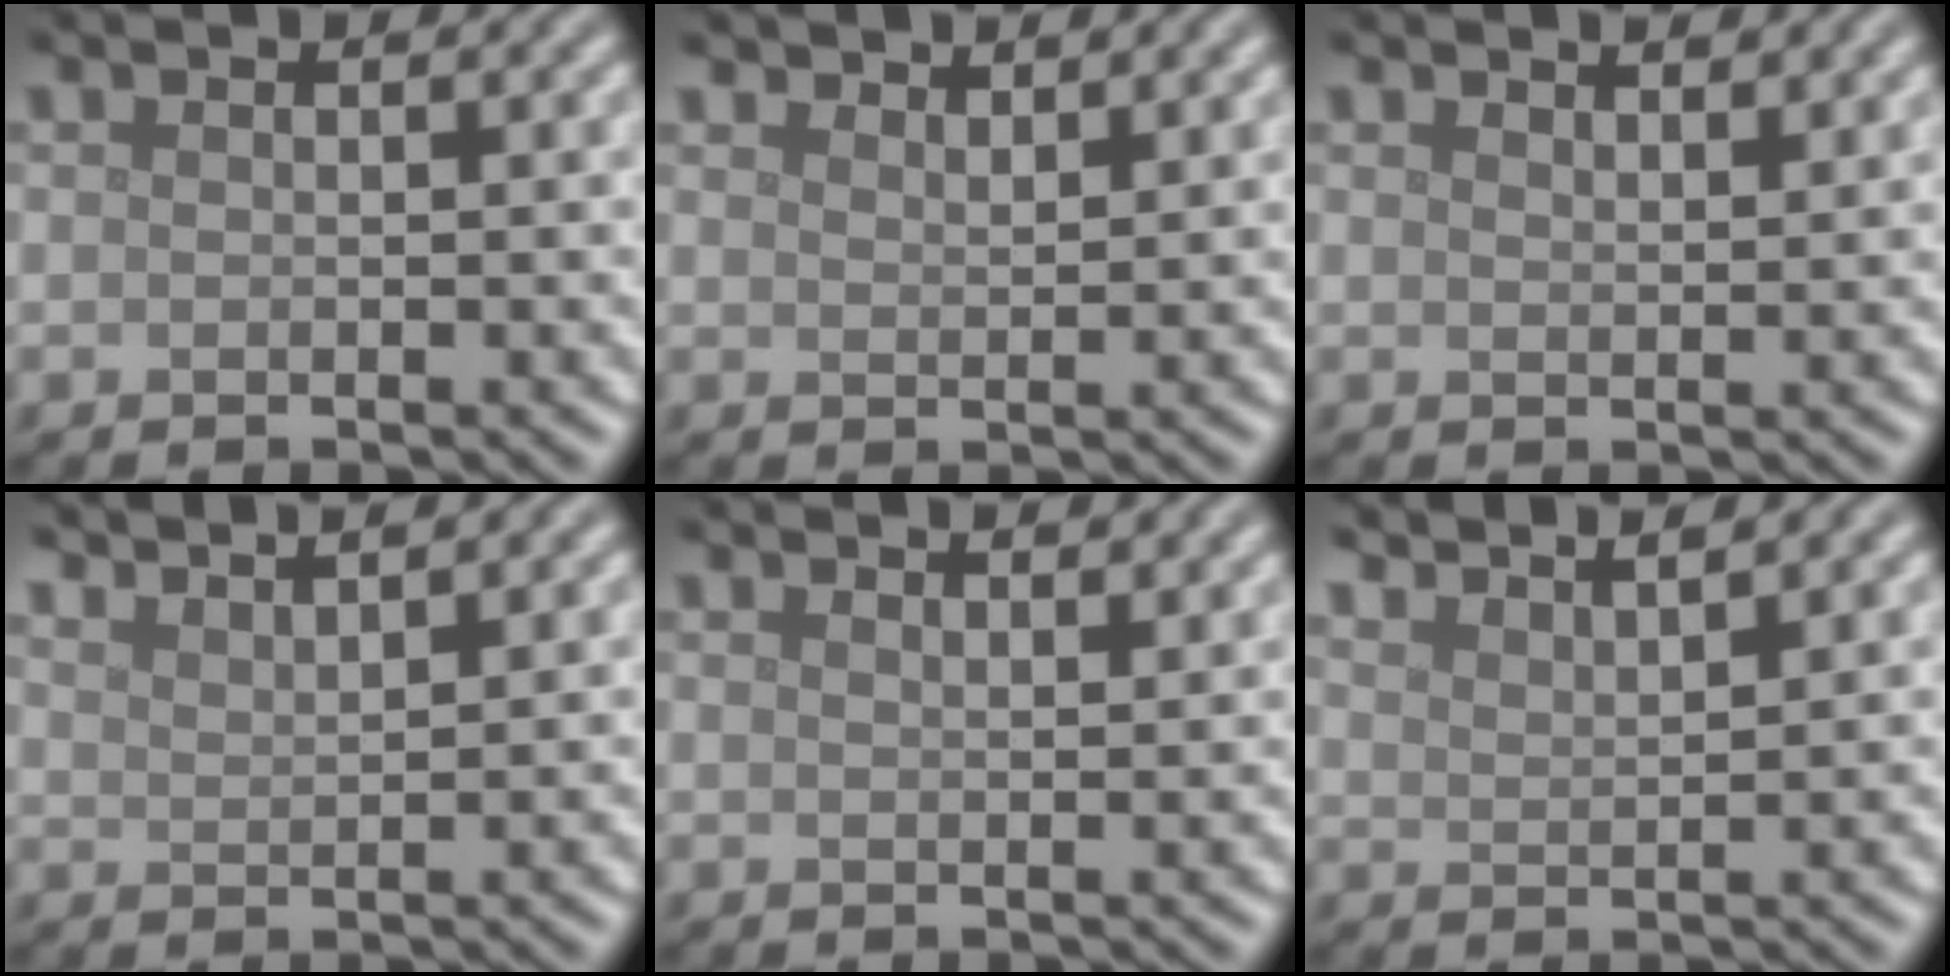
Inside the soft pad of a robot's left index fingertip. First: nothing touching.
{"total": 3.1, "force": [3.0, 0.5, 0.8], "torque": [-0.010, 0.001, 0.043]}
{"total": 1.8, "force": [1.7, 0.3, 0.5], "torque": [-0.008, 0.001, 0.027]}
{"total": 3.8, "force": [3.5, 0.8, 1.4], "torque": [0.001, 0.012, 0.034]}
{"total": 1.6, "force": [1.4, 0.4, 0.6], "torque": [-0.008, 0.003, 0.014]}
{"total": 4.8, "force": [4.3, 1.0, 1.8], "torque": [-0.007, 0.018, 0.043]}